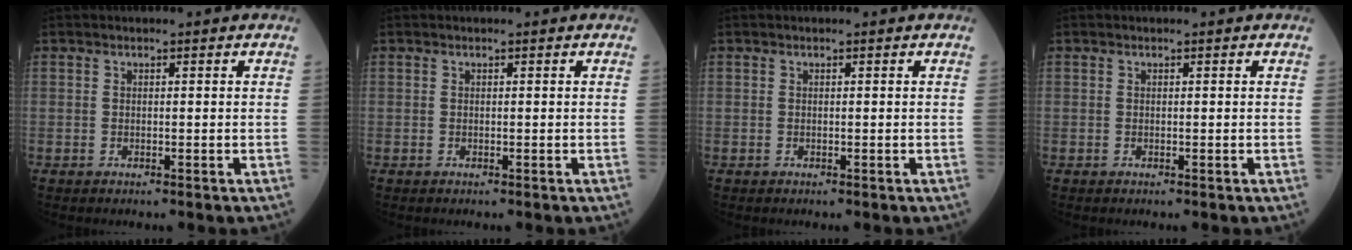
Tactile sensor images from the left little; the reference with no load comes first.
{"total": 0.0}
{"total": 0.0}
{"total": 0.0}